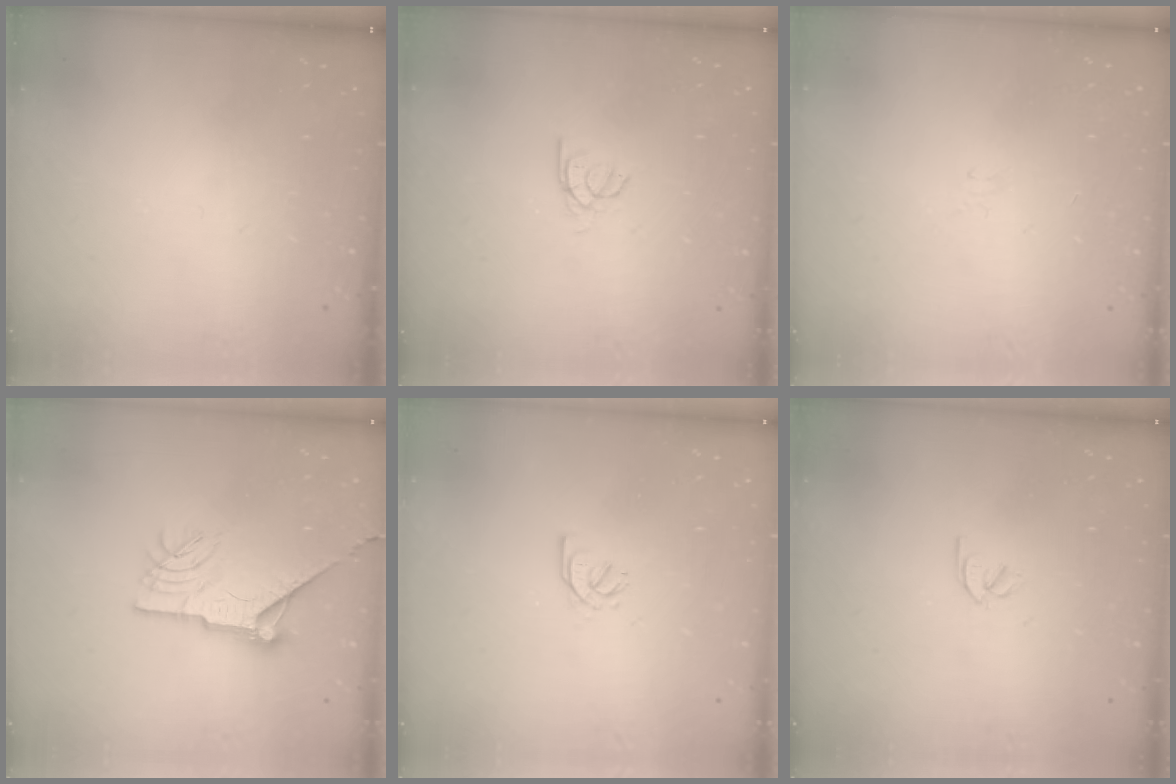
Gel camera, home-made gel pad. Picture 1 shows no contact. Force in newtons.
{"total": 2.5, "press": 2.4, "slide": 0.3}
{"total": 3.3, "press": 3.2, "slide": 0.6}
{"total": 12.0, "press": 12.0, "slide": 1.1}
{"total": 1.7, "press": 1.6, "slide": 0.5}
{"total": 1.8, "press": 1.7, "slide": 0.5}